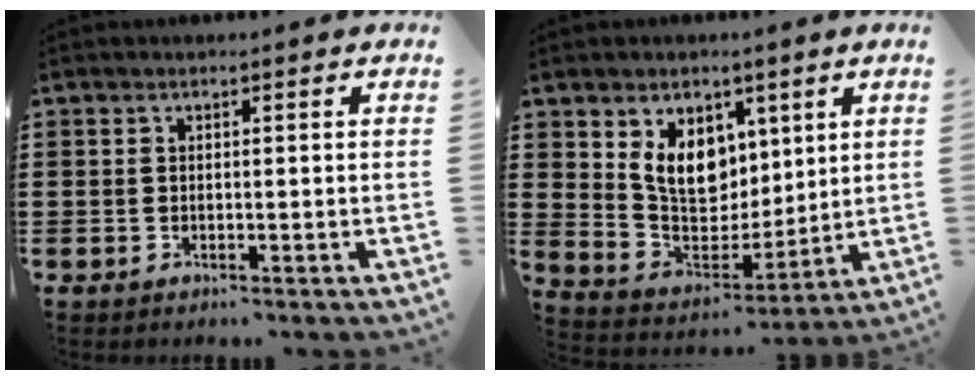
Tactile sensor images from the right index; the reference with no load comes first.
{"total": 9.3, "force": [4.2, 7.0, 4.6], "torque": [-0.109, -0.006, 0.081]}